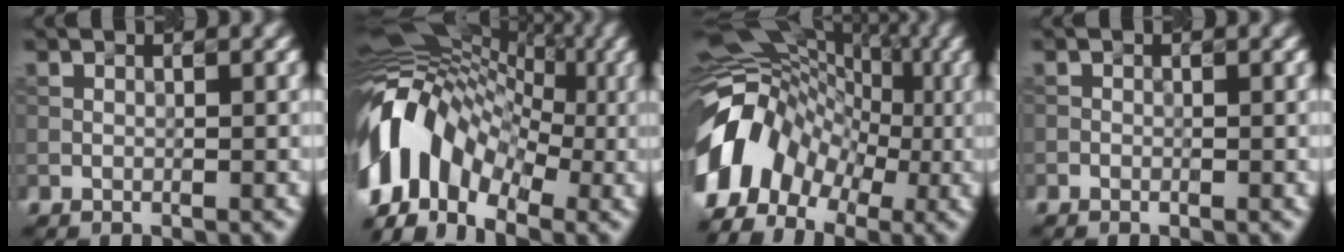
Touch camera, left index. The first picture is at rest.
{"total": 13.8, "force": [-2.8, 9.6, 9.5], "torque": [-0.187, 0.015, -0.058]}
{"total": 11.9, "force": [-2.7, 8.9, 7.4], "torque": [-0.137, 0.008, -0.064]}
{"total": 0.6, "force": [-0.6, 0.1, -0.1], "torque": [0.007, -0.002, -0.005]}